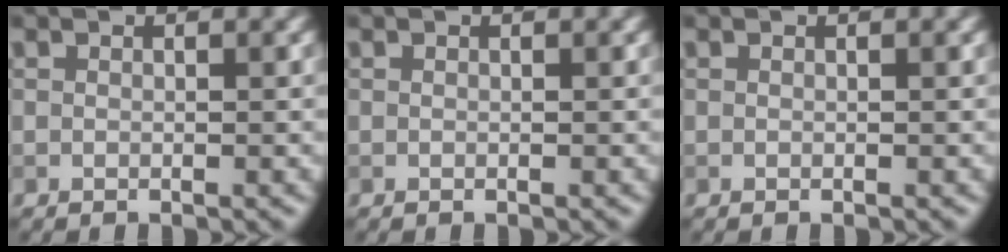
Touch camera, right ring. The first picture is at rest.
{"total": 0.0}
{"total": 0.0}